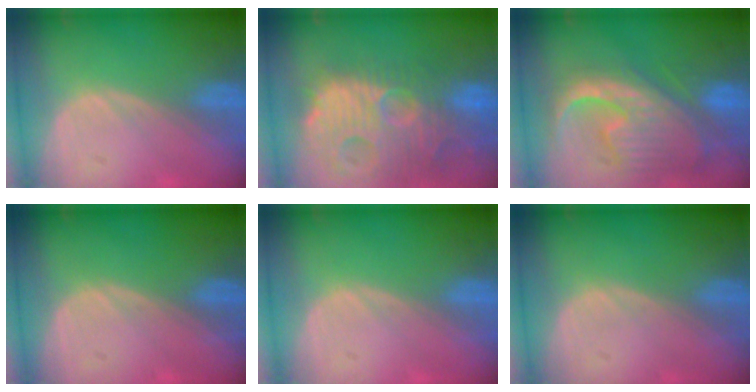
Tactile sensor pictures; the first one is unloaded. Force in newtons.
{"total": 14.7, "press": 12.6, "slide": 7.6}
{"total": 13.0, "press": 11.1, "slide": 6.7}
{"total": 0.0}
{"total": 0.0}
{"total": 0.0}